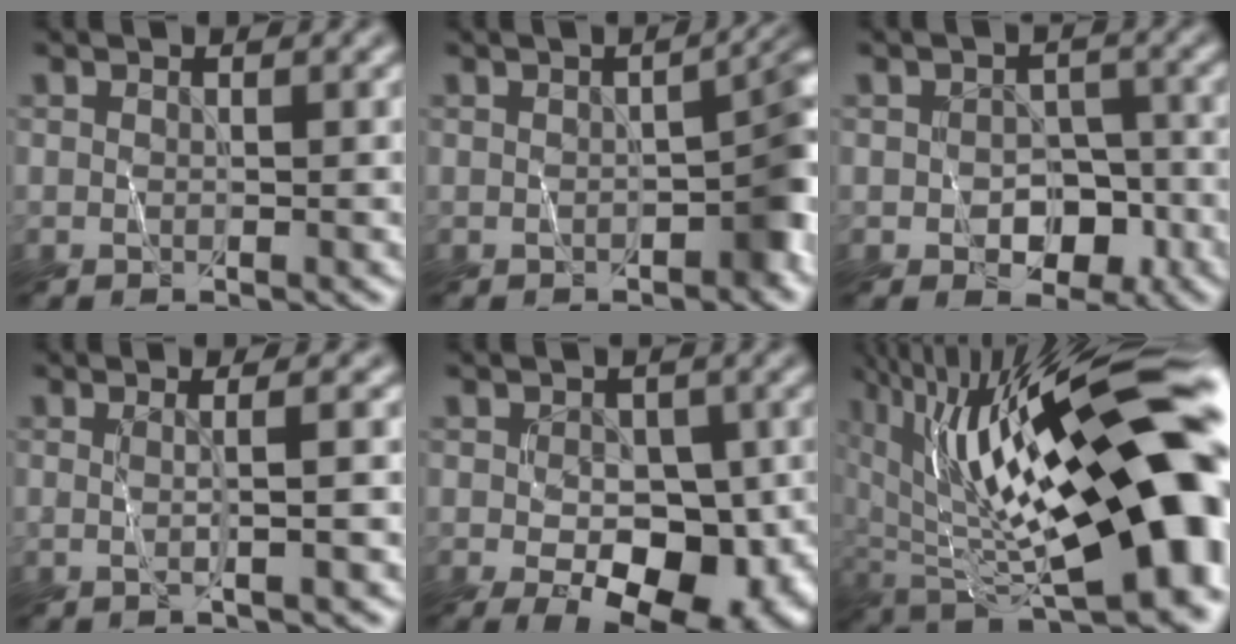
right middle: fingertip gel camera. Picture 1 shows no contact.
{"total": 4.7, "force": [-0.8, 1.6, 4.3], "torque": [-0.048, 0.007, -0.006]}
{"total": 3.7, "force": [-1.4, 2.4, 2.4], "torque": [-0.035, -0.003, -0.018]}
{"total": 2.8, "force": [0.1, 0.8, 2.6], "torque": [-0.032, 0.004, -0.022]}
{"total": 8.5, "force": [-2.5, 4.7, 6.6], "torque": [-0.081, -0.002, -0.038]}
{"total": 20.1, "force": [2.2, 7.4, 18.6], "torque": [-0.280, 0.020, 0.044]}